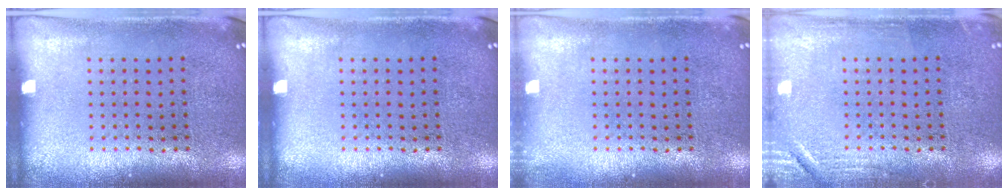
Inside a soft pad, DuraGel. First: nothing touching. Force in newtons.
{"total": 0.0}
{"total": 0.7, "press": 0.7, "slide": 0.1}
{"total": 2.1, "press": 2.0, "slide": 0.4}